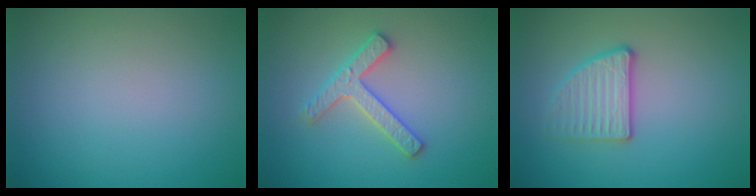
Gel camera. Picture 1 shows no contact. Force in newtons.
{"total": 2.9, "press": 2.8, "slide": 0.6}
{"total": 2.7, "press": 2.5, "slide": 1.2}